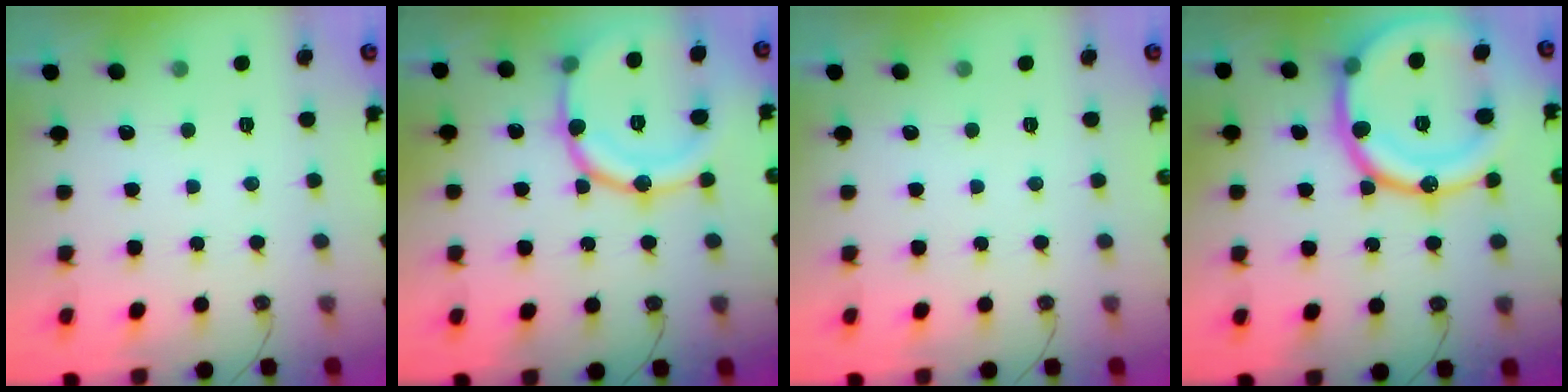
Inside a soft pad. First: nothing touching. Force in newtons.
{"total": 19.1, "press": 19.1, "slide": 1.6}
{"total": 0.0}
{"total": 25.9, "press": 25.8, "slide": 2.3}